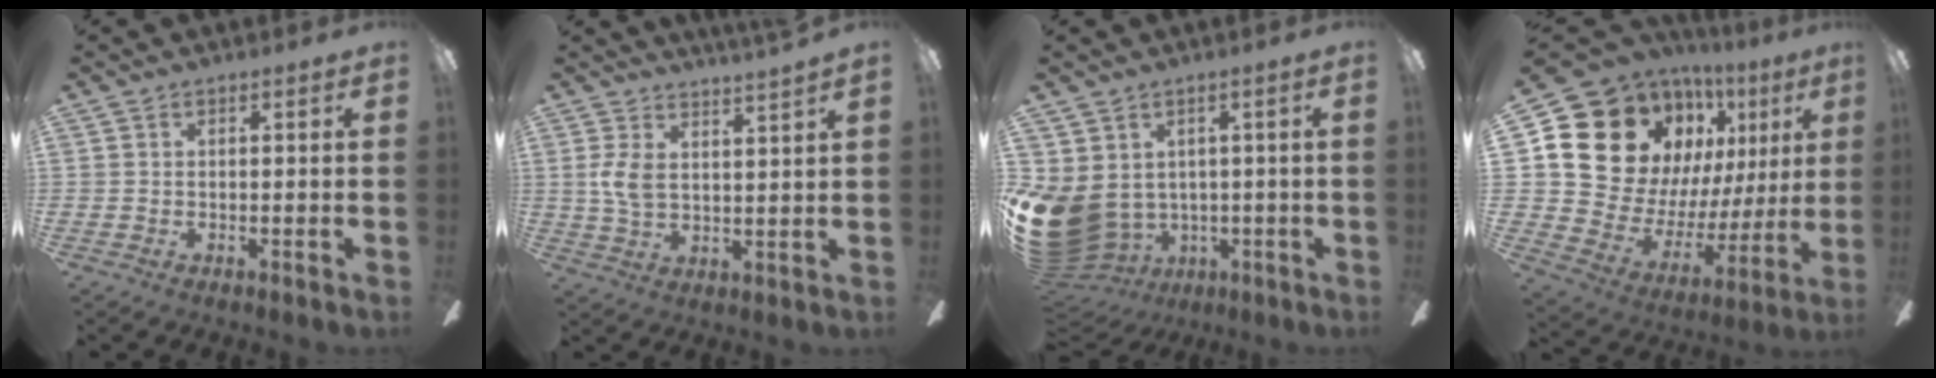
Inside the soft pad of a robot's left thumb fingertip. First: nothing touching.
{"total": 5.5, "force": [3.2, 1.3, 4.3], "torque": [-0.095, -0.017, 0.058]}
{"total": 11.1, "force": [-0.8, 9.4, 5.9], "torque": [-0.162, -0.013, -0.006]}
{"total": 20.7, "force": [11.4, 14.7, 9.0], "torque": [-0.178, -0.077, 0.231]}